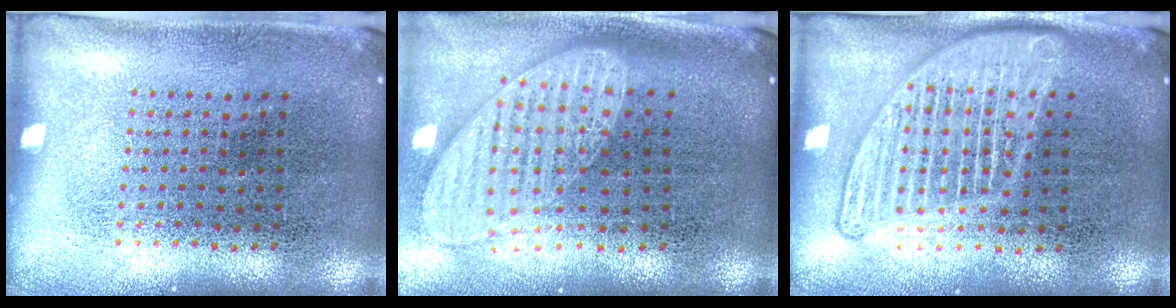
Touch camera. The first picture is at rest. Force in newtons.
{"total": 1.9, "press": 1.5, "slide": 1.2}
{"total": 2.1, "press": 2.1, "slide": 0.2}